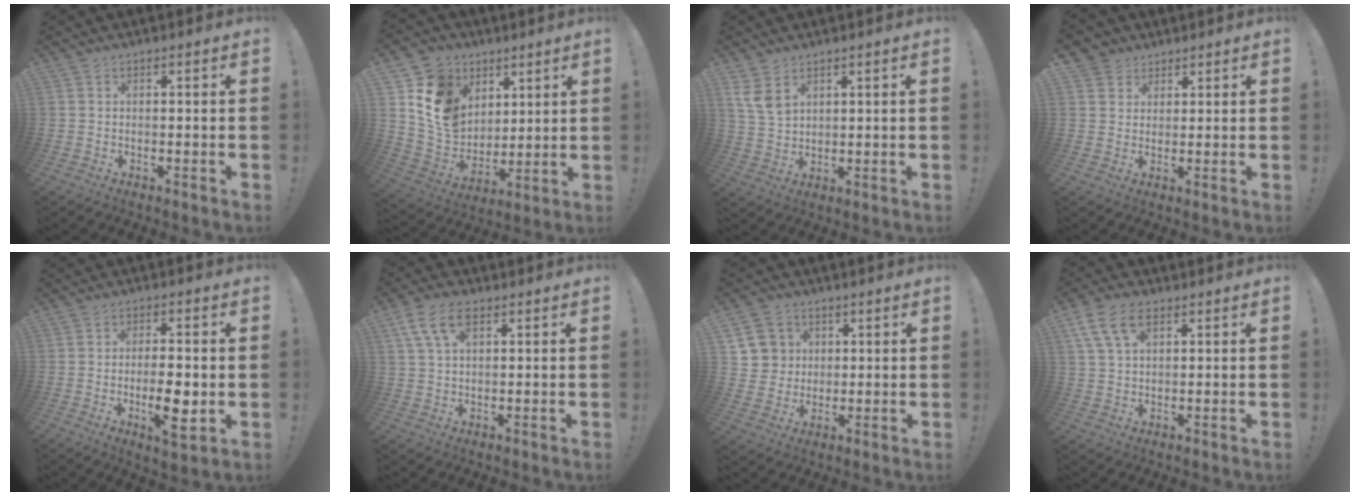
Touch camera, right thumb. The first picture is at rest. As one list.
[{"total": 15.1, "force": [6.8, 12.1, 5.9], "torque": [-0.113, -0.033, 0.141]}, {"total": 6.6, "force": [3.8, 3.8, 3.7], "torque": [-0.072, -0.017, 0.074]}, {"total": 4.3, "force": [2.7, 3.4, 0.0], "torque": [0.004, -0.020, 0.050]}, {"total": 9.6, "force": [-2.2, 2.8, 8.9], "torque": [-0.146, -0.004, -0.038]}, {"total": 8.7, "force": [3.8, 4.6, 6.3], "torque": [-0.123, 0.006, 0.072]}, {"total": 8.6, "force": [3.0, 7.9, 1.7], "torque": [-0.027, -0.014, 0.066]}, {"total": 9.6, "force": [4.2, 5.5, 6.6], "torque": [-0.129, 0.004, 0.082]}]